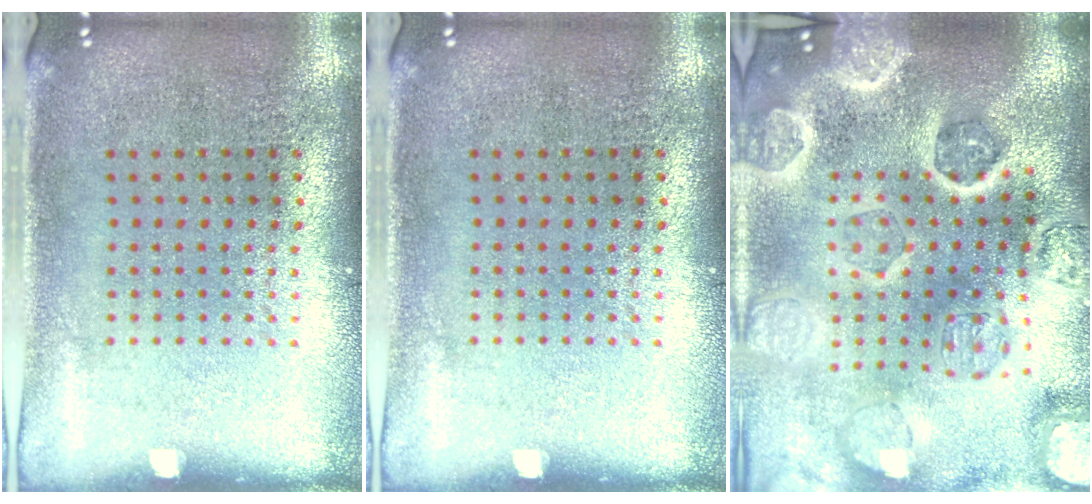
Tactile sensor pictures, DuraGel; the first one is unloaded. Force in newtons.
{"total": 0.0}
{"total": 5.4, "press": 4.6, "slide": 2.8}